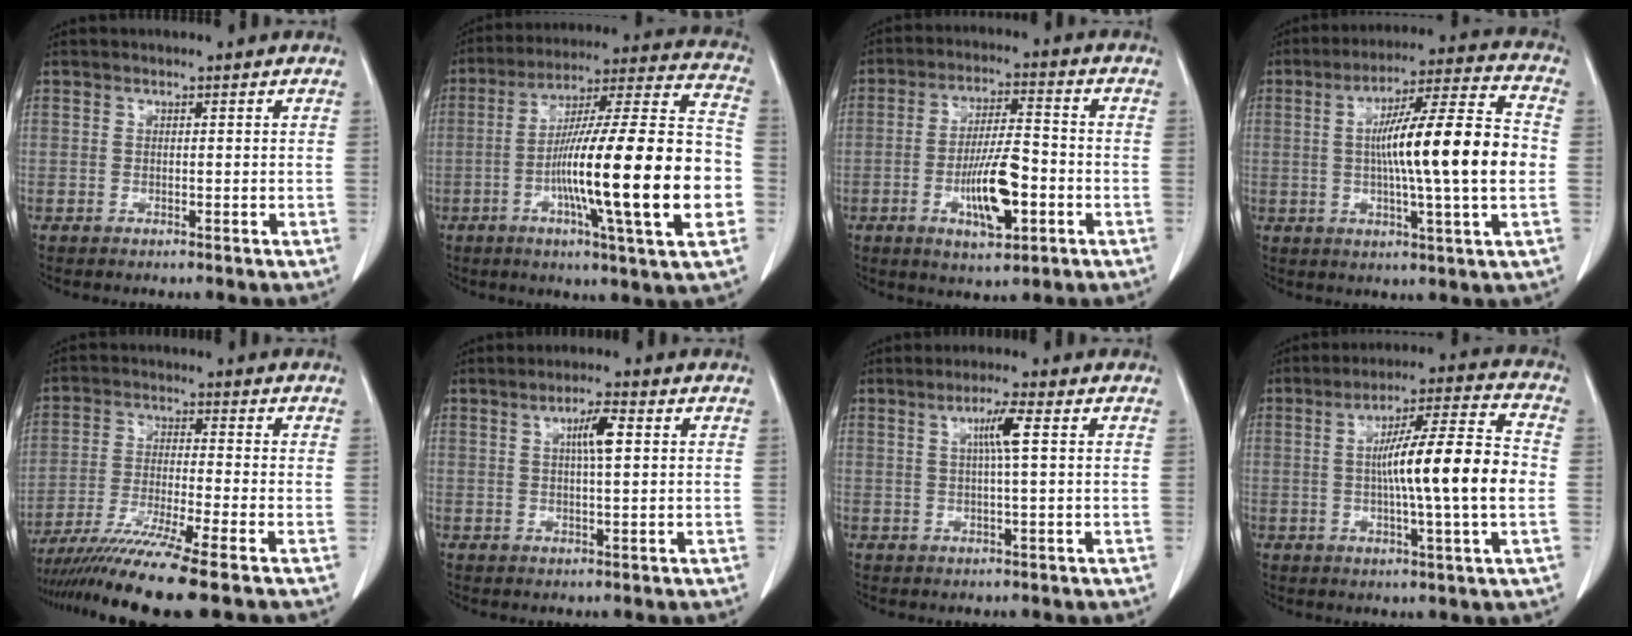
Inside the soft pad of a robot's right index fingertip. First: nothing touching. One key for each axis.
{"total": 24.6, "fx": -5.4, "fy": 1.0, "fz": 23.9, "tx": -0.347, "ty": -0.001, "tz": -0.093}
{"total": 10.2, "fx": -3.2, "fy": 2.6, "fz": 9.4, "tx": -0.171, "ty": -0.001, "tz": -0.051}
{"total": 17.0, "fx": -0.5, "fy": 0.2, "fz": 17.0, "tx": -0.273, "ty": 0.010, "tz": -0.013}
{"total": 11.9, "fx": -9.3, "fy": -2.0, "fz": 7.1, "tx": -0.118, "ty": -0.036, "tz": -0.154}
{"total": 4.2, "fx": 1.1, "fy": 0.4, "fz": 4.0, "tx": -0.071, "ty": 0.003, "tz": 0.018}
{"total": 4.0, "fx": 1.0, "fy": -0.4, "fz": 3.9, "tx": -0.072, "ty": 0.002, "tz": 0.017}
{"total": 15.0, "fx": -0.8, "fy": -0.1, "fz": 15.0, "tx": -0.240, "ty": 0.008, "tz": -0.018}